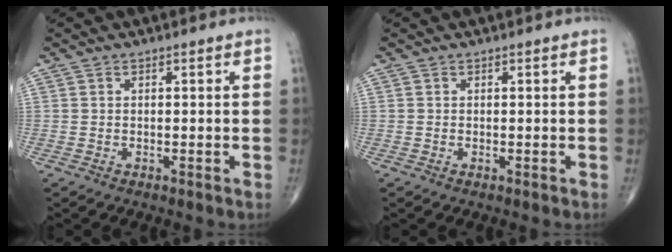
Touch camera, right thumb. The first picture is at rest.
{"total": 0.0}